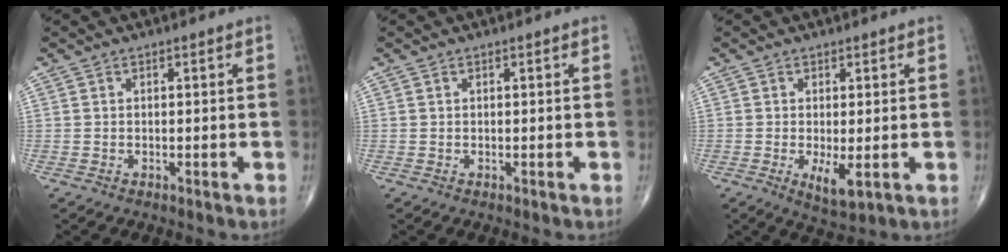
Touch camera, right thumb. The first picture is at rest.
{"total": 0.0}
{"total": 4.3, "force": [-0.8, 1.4, 4.0], "torque": [-0.068, -0.014, -0.008]}